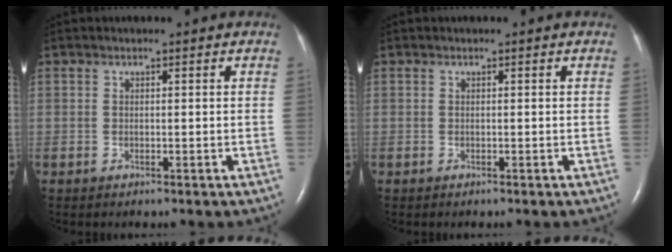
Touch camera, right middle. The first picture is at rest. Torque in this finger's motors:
{"motor_torque": [0.04, -0.01, 0.00, 0.00]}